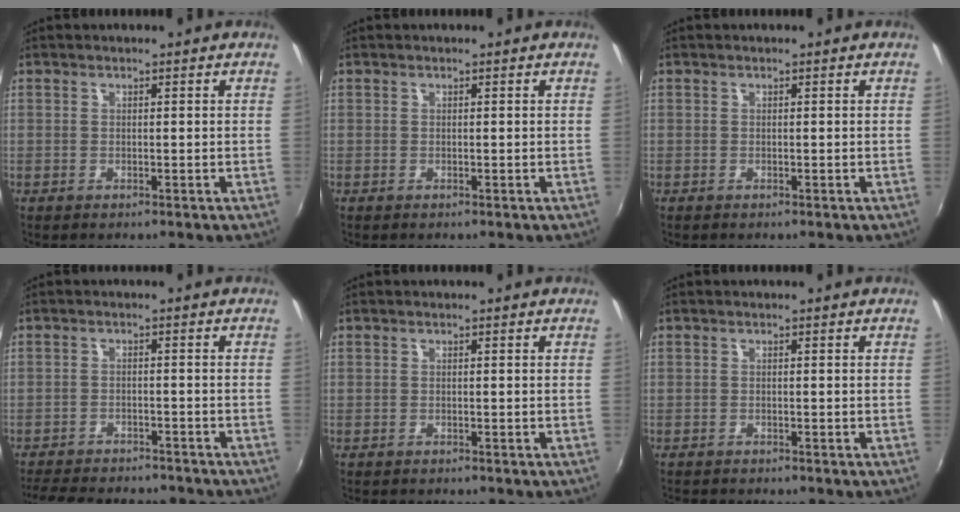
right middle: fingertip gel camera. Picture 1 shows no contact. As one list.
[{"total": 0.0}, {"total": 0.0}, {"total": 13.1, "force": [-11.6, 3.6, 4.9], "torque": [-0.116, -0.009, -0.169]}, {"total": 1.1, "force": [-1.0, 0.2, 0.2], "torque": [-0.006, -0.005, -0.016]}, {"total": 2.2, "force": [-2.1, 0.2, 0.6], "torque": [-0.018, -0.013, -0.036]}]